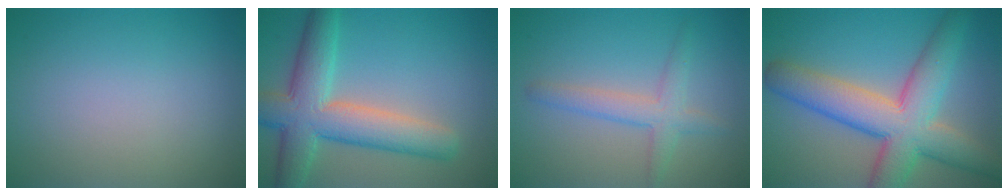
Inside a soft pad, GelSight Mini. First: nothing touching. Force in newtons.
{"total": 8.2, "press": 8.2, "slide": 0.5}
{"total": 2.8, "press": 2.8, "slide": 0.2}
{"total": 9.4, "press": 9.4, "slide": 0.5}